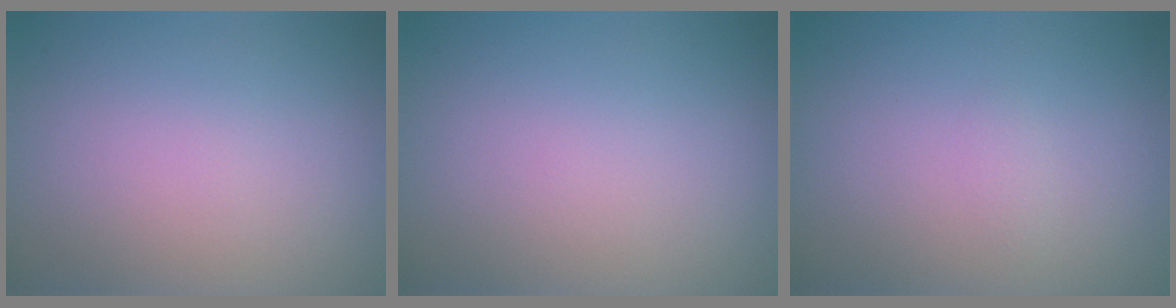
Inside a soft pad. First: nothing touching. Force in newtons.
{"total": 0.0}
{"total": 0.6, "press": 0.6, "slide": 0.0}